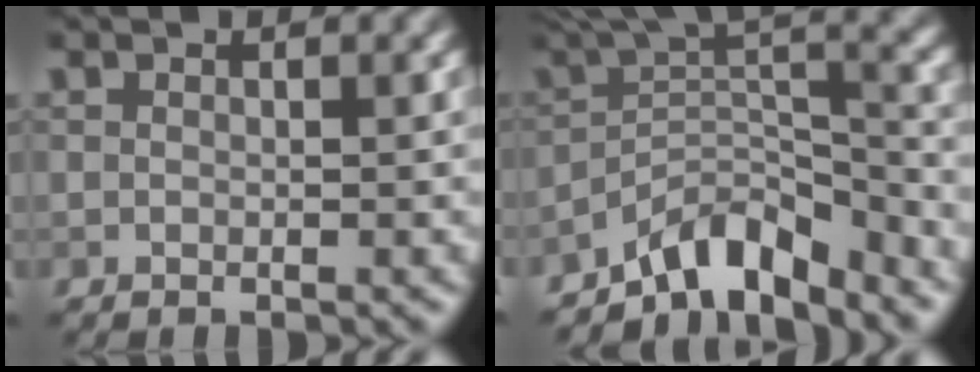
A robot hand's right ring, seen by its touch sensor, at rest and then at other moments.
{"total": 6.6, "force": [-5.2, 1.7, 3.7], "torque": [-0.050, 0.007, -0.098]}